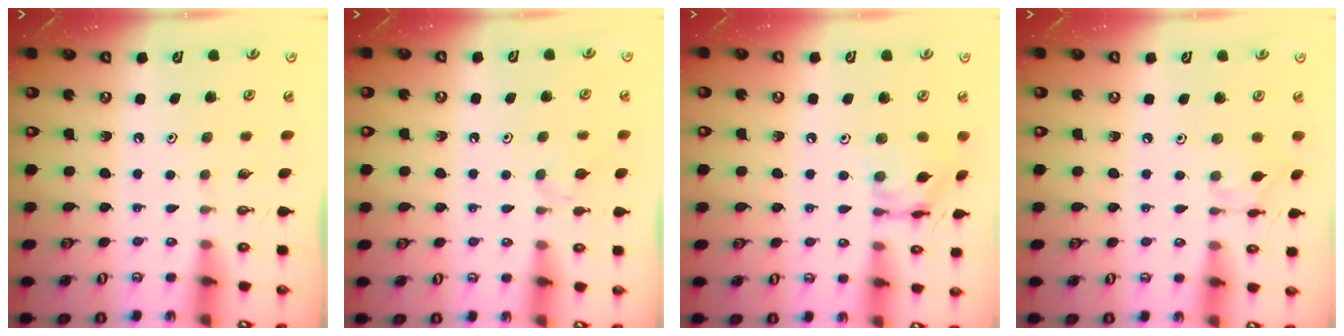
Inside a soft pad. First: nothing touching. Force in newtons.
{"total": 4.1, "press": 4.0, "slide": 0.8}
{"total": 10.3, "press": 10.3, "slide": 0.8}
{"total": 2.1, "press": 2.1, "slide": 0.3}